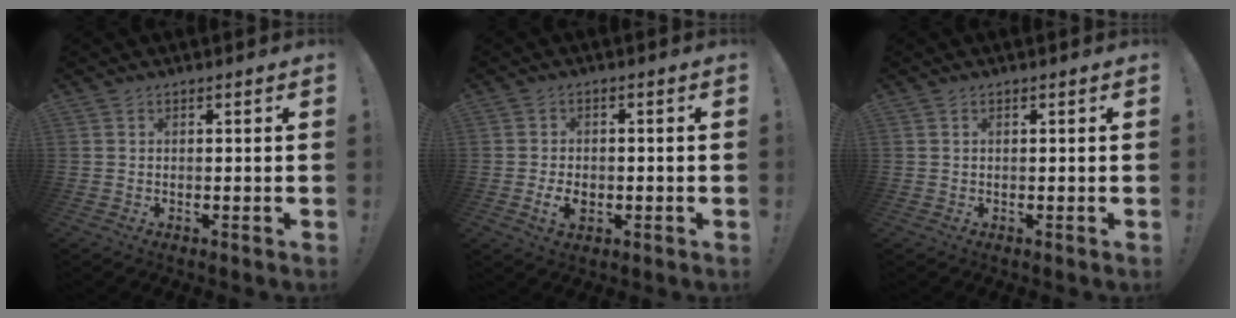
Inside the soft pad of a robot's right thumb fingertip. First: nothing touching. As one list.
[{"total": 5.1, "force": [-1.7, 3.1, 3.7], "torque": [-0.059, 0.003, -0.030]}, {"total": 0.5, "force": [0.0, -0.1, 0.5], "torque": [-0.011, 0.000, 0.000]}]